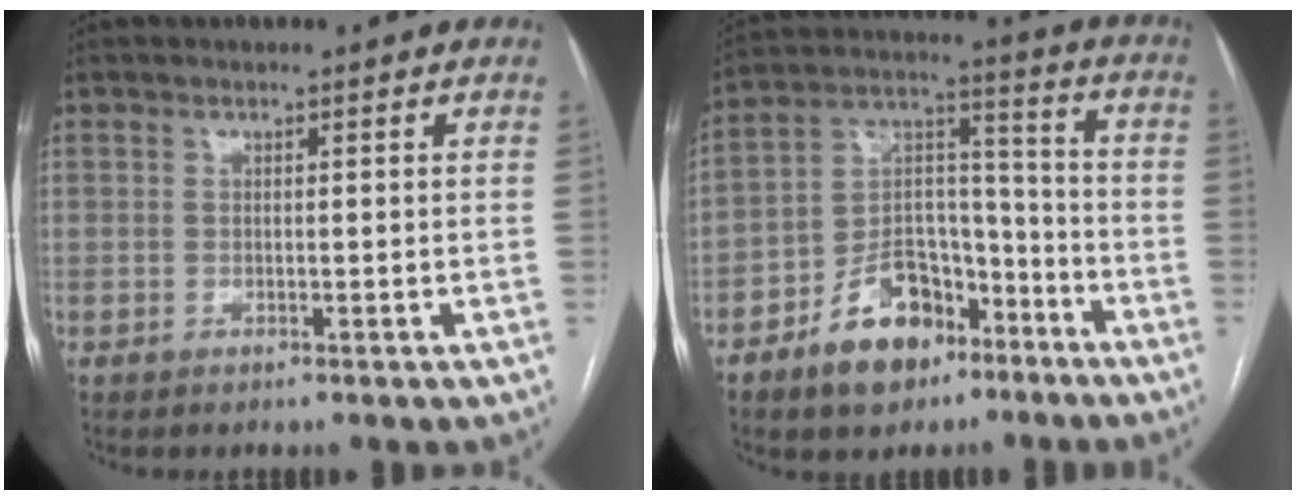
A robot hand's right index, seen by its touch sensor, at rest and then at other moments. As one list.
[{"total": 13.1, "force": [-7.9, 7.7, 7.2], "torque": [-0.127, 0.030, -0.129]}]